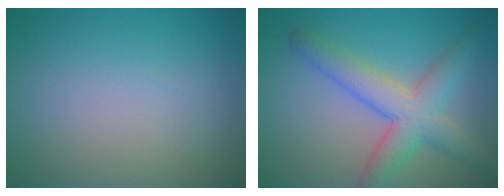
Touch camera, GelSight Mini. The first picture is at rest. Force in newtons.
{"total": 5.7, "press": 5.7, "slide": 0.1}